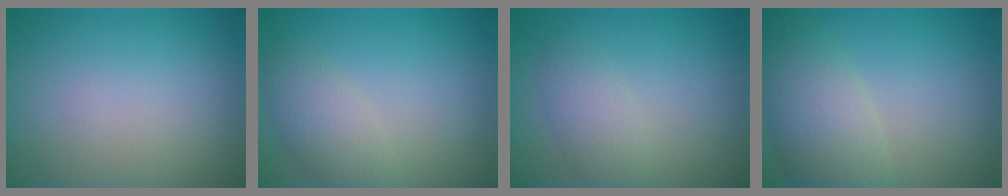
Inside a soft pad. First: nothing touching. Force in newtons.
{"total": 3.0, "press": 3.0, "slide": 0.1}
{"total": 2.4, "press": 2.4, "slide": 0.1}
{"total": 5.6, "press": 5.6, "slide": 0.5}